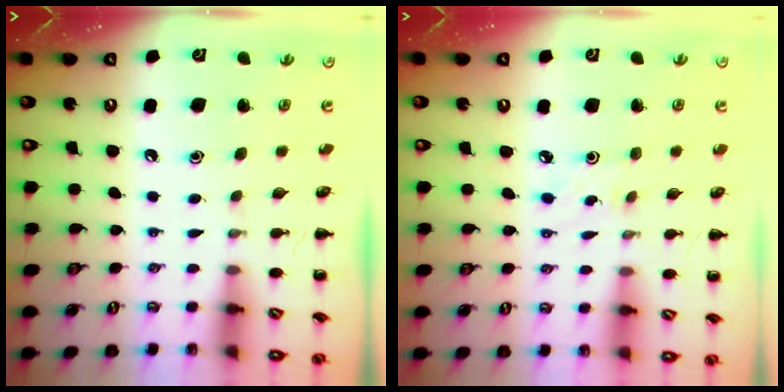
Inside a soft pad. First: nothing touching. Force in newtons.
{"total": 2.1, "press": 2.0, "slide": 0.7}